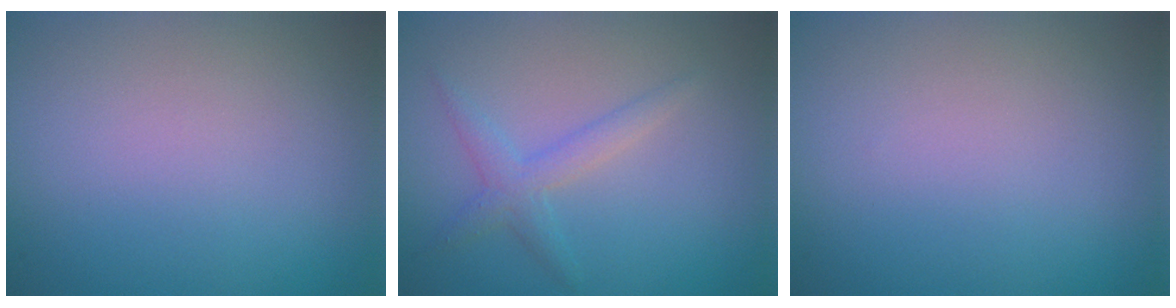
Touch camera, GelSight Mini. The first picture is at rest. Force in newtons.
{"total": 2.0, "press": 2.0, "slide": 0.1}
{"total": 0.0}